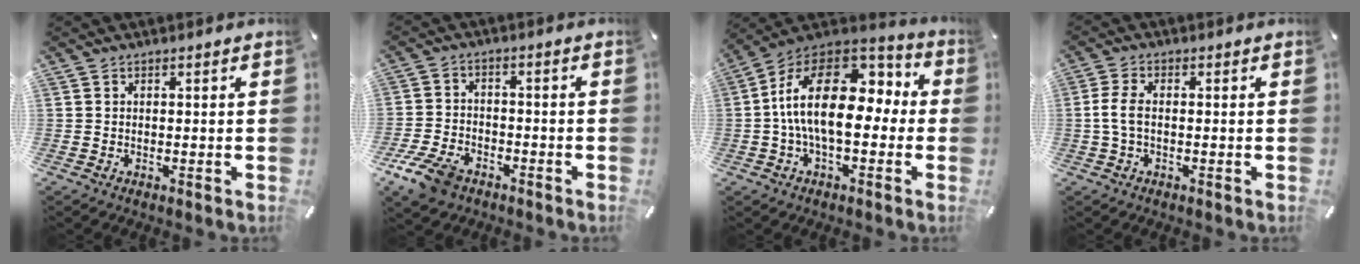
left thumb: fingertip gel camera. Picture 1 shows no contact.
{"total": 8.3, "force": [-5.2, 4.8, 4.1], "torque": [-0.095, 0.022, -0.100]}
{"total": 20.2, "force": [0.9, 11.1, 16.9], "torque": [-0.307, 0.003, 0.020]}
{"total": 4.2, "force": [-0.5, 1.9, 3.8], "torque": [-0.087, -0.002, -0.014]}